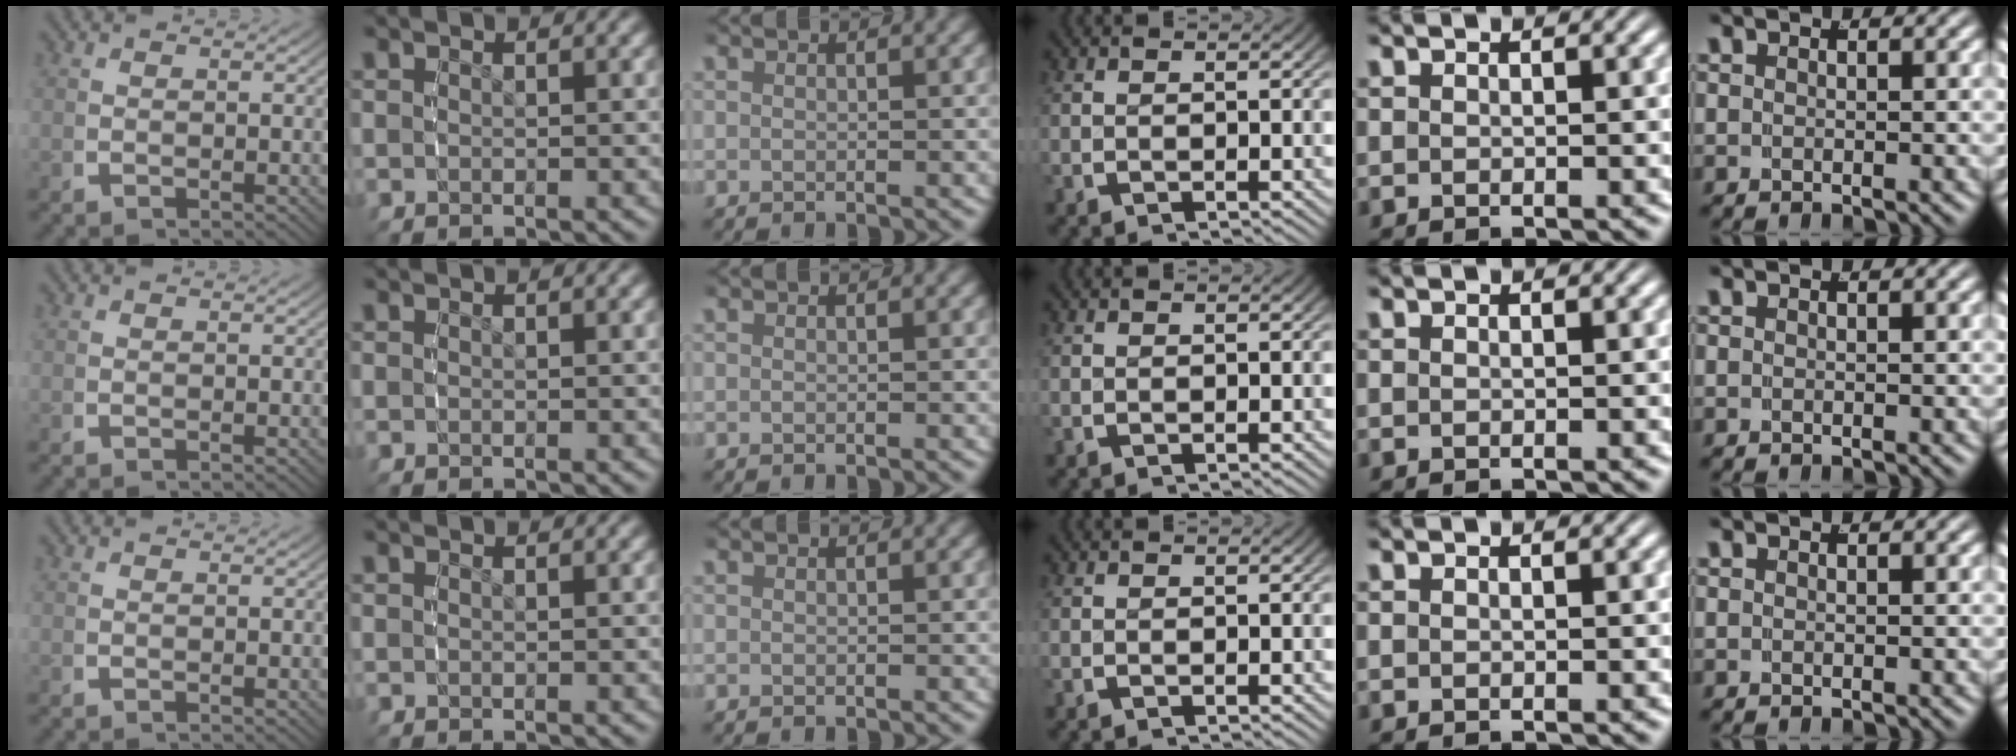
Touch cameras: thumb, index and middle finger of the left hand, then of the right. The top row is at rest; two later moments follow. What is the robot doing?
{"motion": "grasp_and_lifting", "object": "small bumper sticker"}